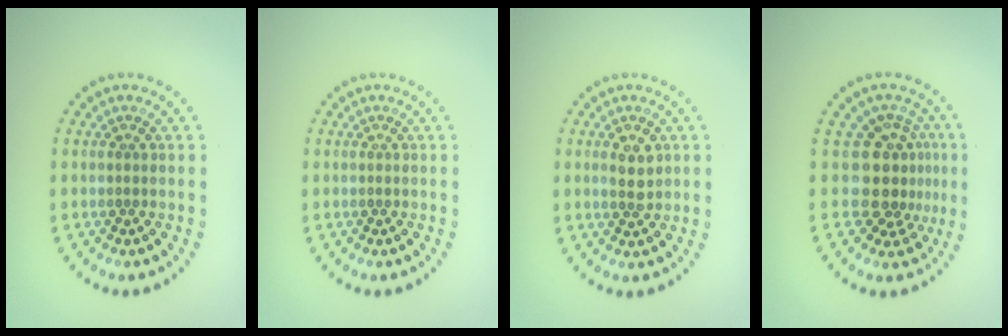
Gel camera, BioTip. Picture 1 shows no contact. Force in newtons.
{"total": 0.0}
{"total": 2.1, "press": 2.0, "slide": 0.3}
{"total": 4.1, "press": 3.0, "slide": 2.7}